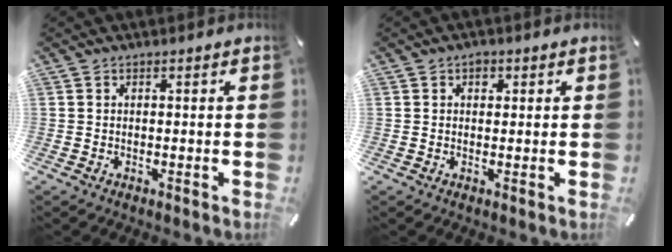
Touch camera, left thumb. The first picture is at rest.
{"total": 1.5, "force": [0.6, 1.2, 0.7], "torque": [-0.007, 0.003, 0.007]}